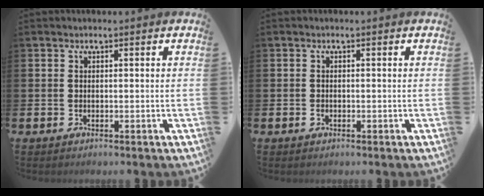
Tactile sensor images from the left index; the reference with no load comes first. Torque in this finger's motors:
{"motor_torque": [0.21, 0.12, 0.00, 0.02]}